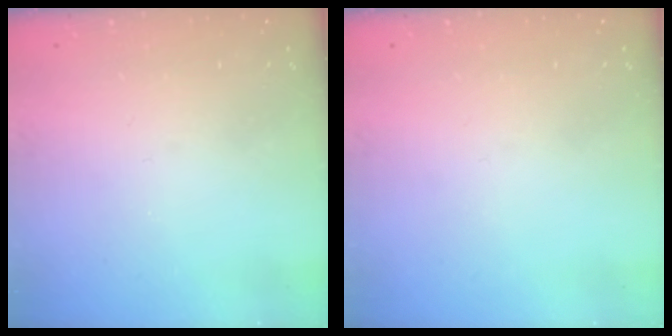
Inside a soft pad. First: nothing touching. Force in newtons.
{"total": 0.0}